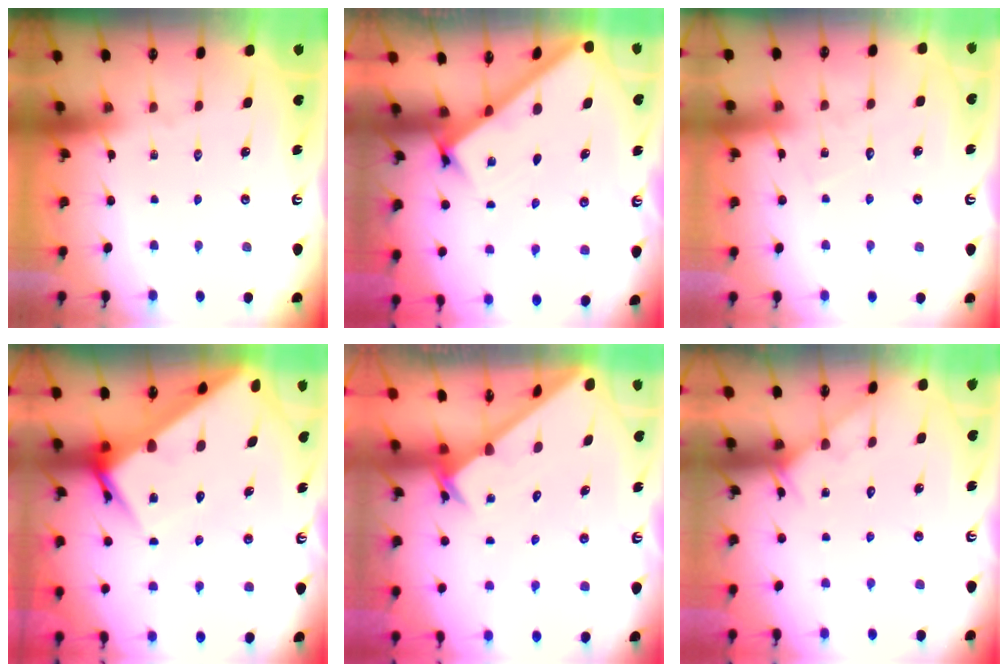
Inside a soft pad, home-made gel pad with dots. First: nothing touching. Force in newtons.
{"total": 2.6, "press": 2.6, "slide": 0.3}
{"total": 4.4, "press": 4.4, "slide": 0.4}
{"total": 9.5, "press": 9.5, "slide": 0.8}
{"total": 2.4, "press": 2.4, "slide": 0.2}
{"total": 6.3, "press": 6.3, "slide": 0.4}